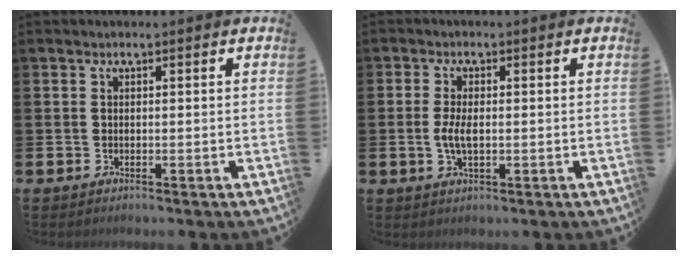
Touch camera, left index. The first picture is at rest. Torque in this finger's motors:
{"motor_torque": [0.80, 0.17, 0.09, 0.15]}